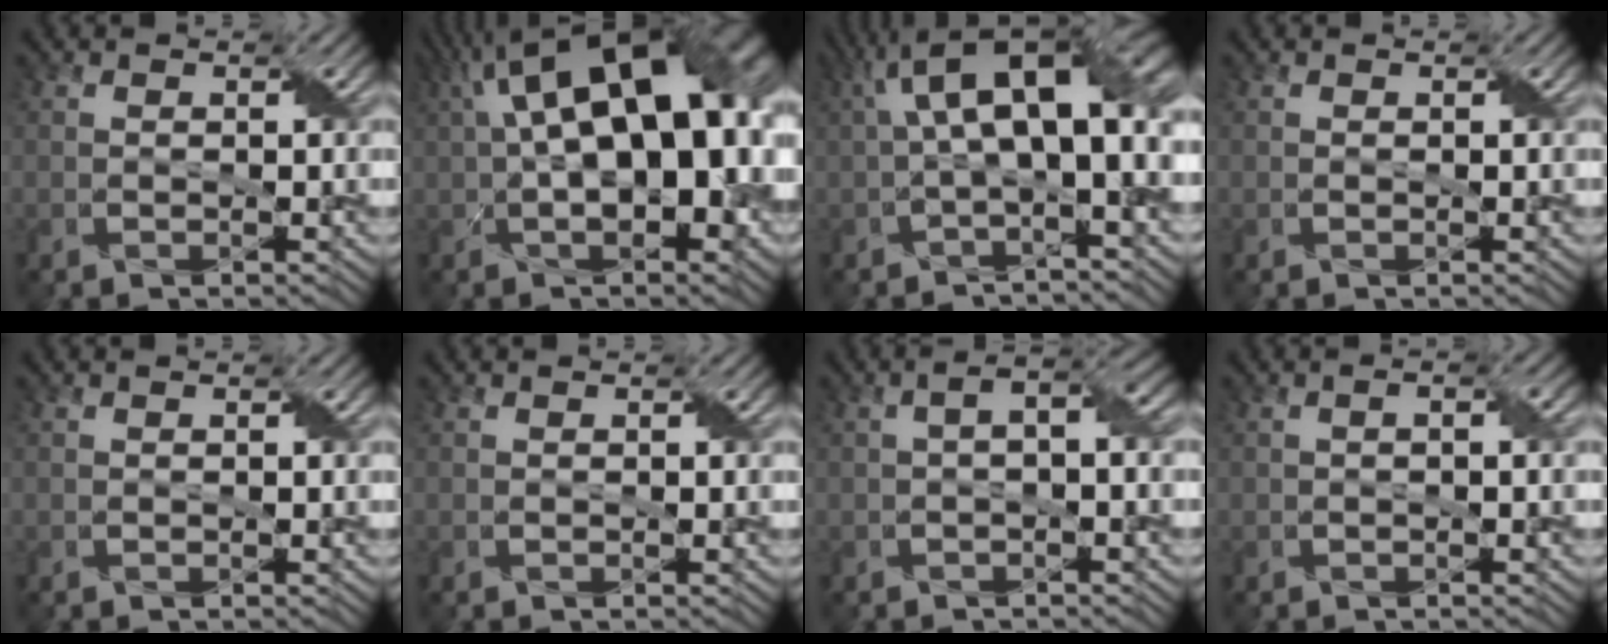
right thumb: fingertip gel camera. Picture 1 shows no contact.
{"total": 20.2, "force": [3.2, 10.0, 17.2], "torque": [-0.254, 0.056, 0.039]}
{"total": 13.7, "force": [1.8, 5.3, 12.5], "torque": [-0.203, 0.016, 0.032]}
{"total": 0.0}
{"total": 0.0}
{"total": 0.0}
{"total": 2.9, "force": [0.1, 0.8, 2.8], "torque": [-0.053, 0.009, 0.000]}
{"total": 1.3, "force": [0.0, 0.2, 1.3], "torque": [-0.023, 0.004, 0.000]}